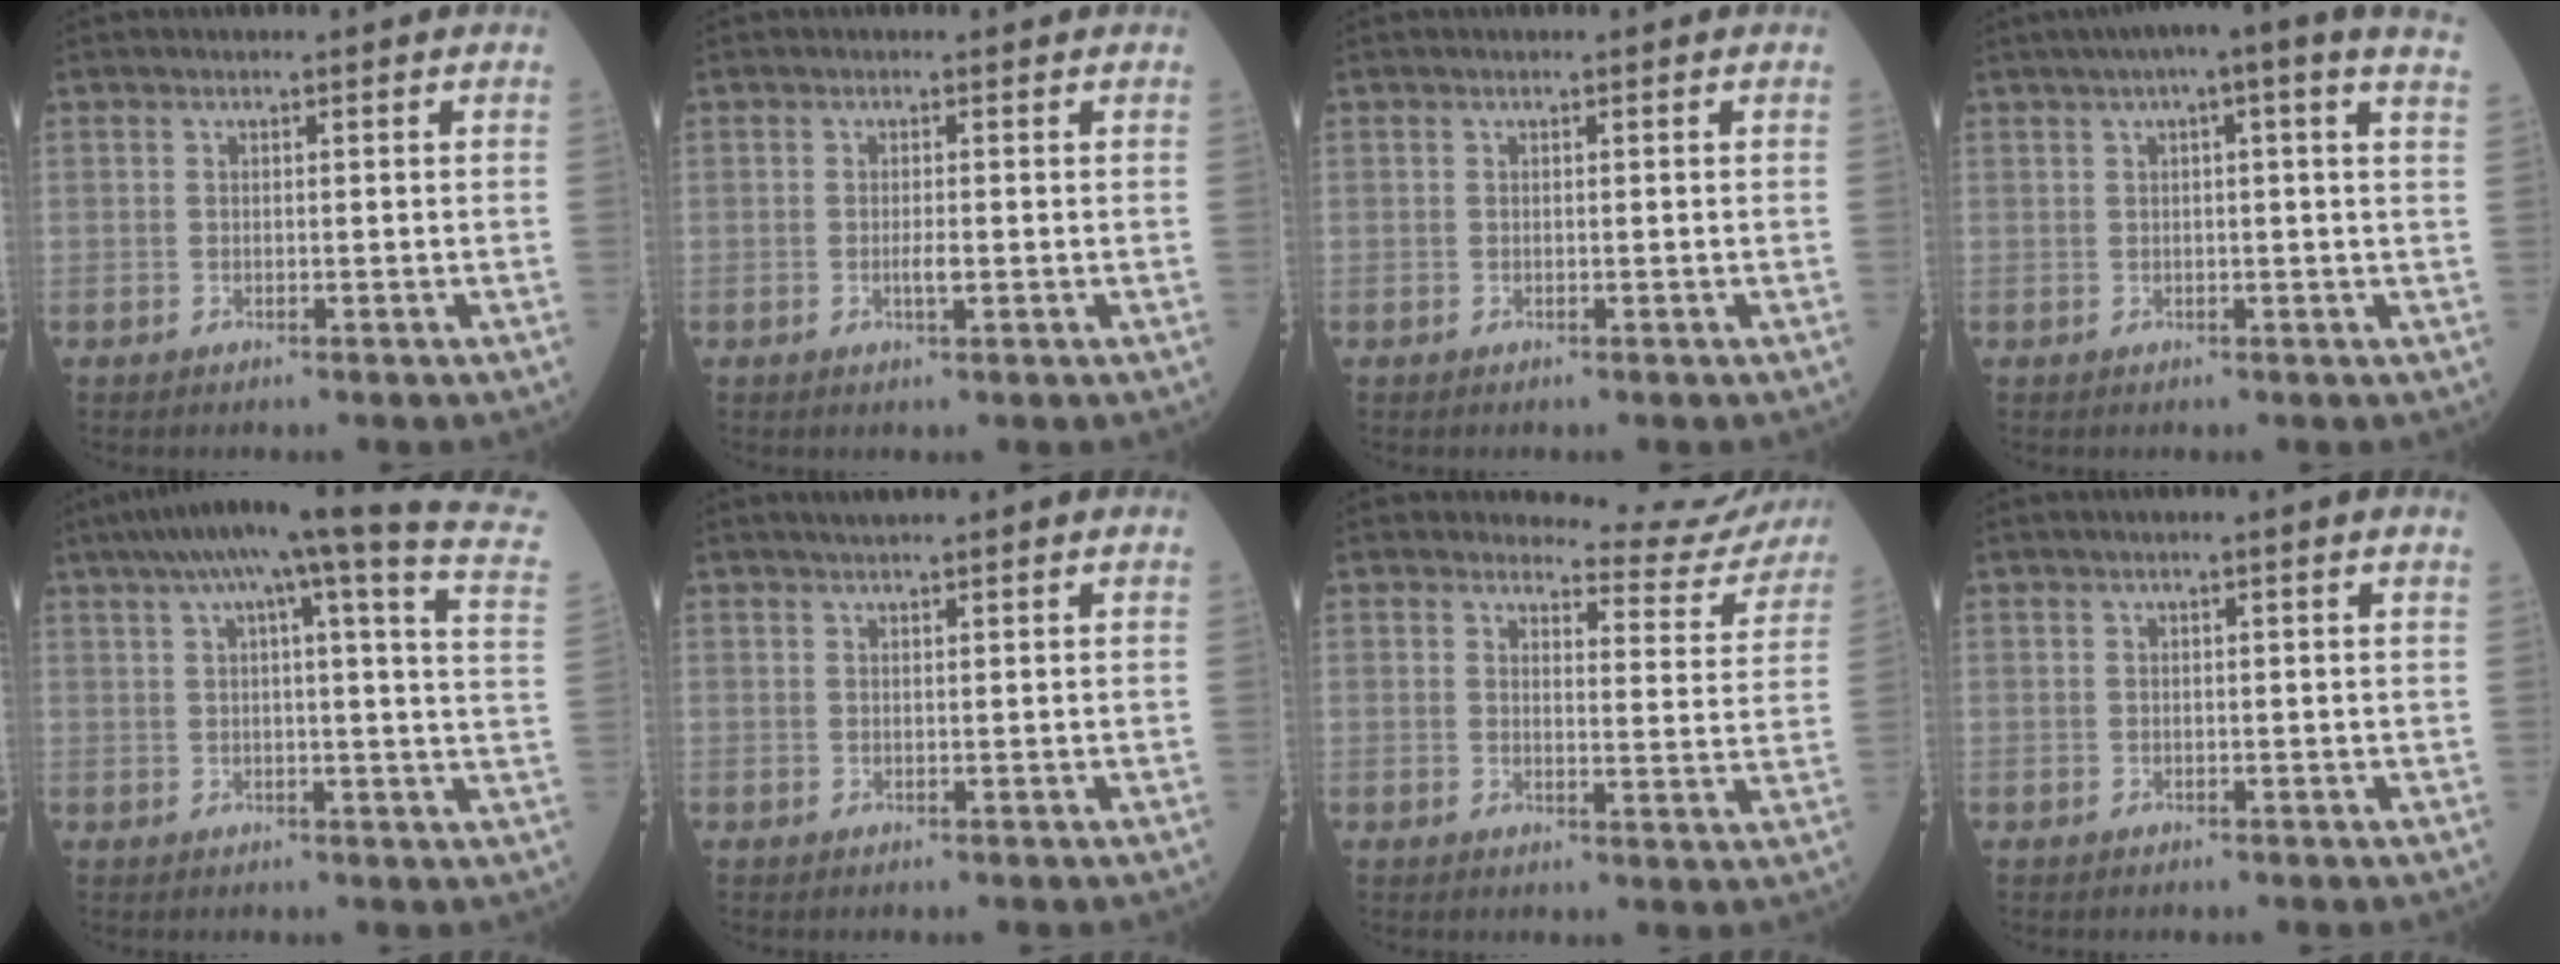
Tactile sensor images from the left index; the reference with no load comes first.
{"total": 1.5, "force": [-0.1, 0.5, 1.5], "torque": [-0.029, 0.000, 0.001]}
{"total": 0.0}
{"total": 14.2, "force": [10.2, 0.9, 9.8], "torque": [-0.151, 0.042, 0.119]}
{"total": 23.2, "force": [17.1, 0.7, 15.6], "torque": [-0.244, 0.007, 0.202]}
{"total": 3.2, "force": [2.8, 0.6, 1.5], "torque": [-0.021, 0.021, 0.048]}
{"total": 11.2, "force": [11.1, 0.9, -0.4], "torque": [0.018, -0.067, 0.114]}
{"total": 1.9, "force": [1.5, -0.2, 1.2], "torque": [-0.020, 0.014, 0.024]}